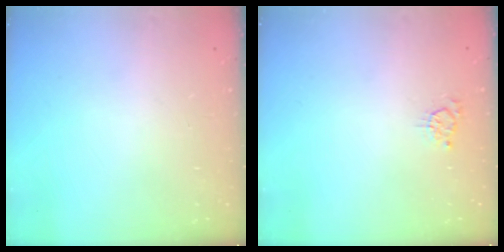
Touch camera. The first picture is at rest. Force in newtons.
{"total": 2.5, "press": 2.5, "slide": 0.3}